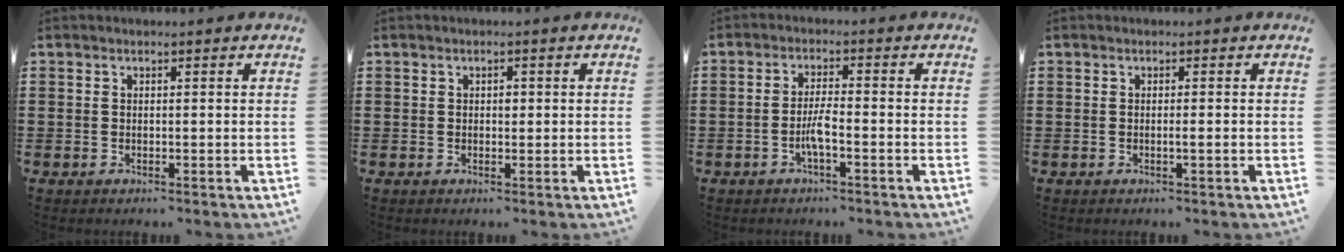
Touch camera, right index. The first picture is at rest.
{"total": 1.0, "force": [0.2, 0.7, 0.8], "torque": [-0.016, 0.003, 0.003]}
{"total": 3.4, "force": [-1.5, 0.3, 3.0], "torque": [-0.070, -0.005, -0.032]}
{"total": 0.9, "force": [-0.3, -0.1, 0.8], "torque": [-0.014, -0.003, -0.004]}